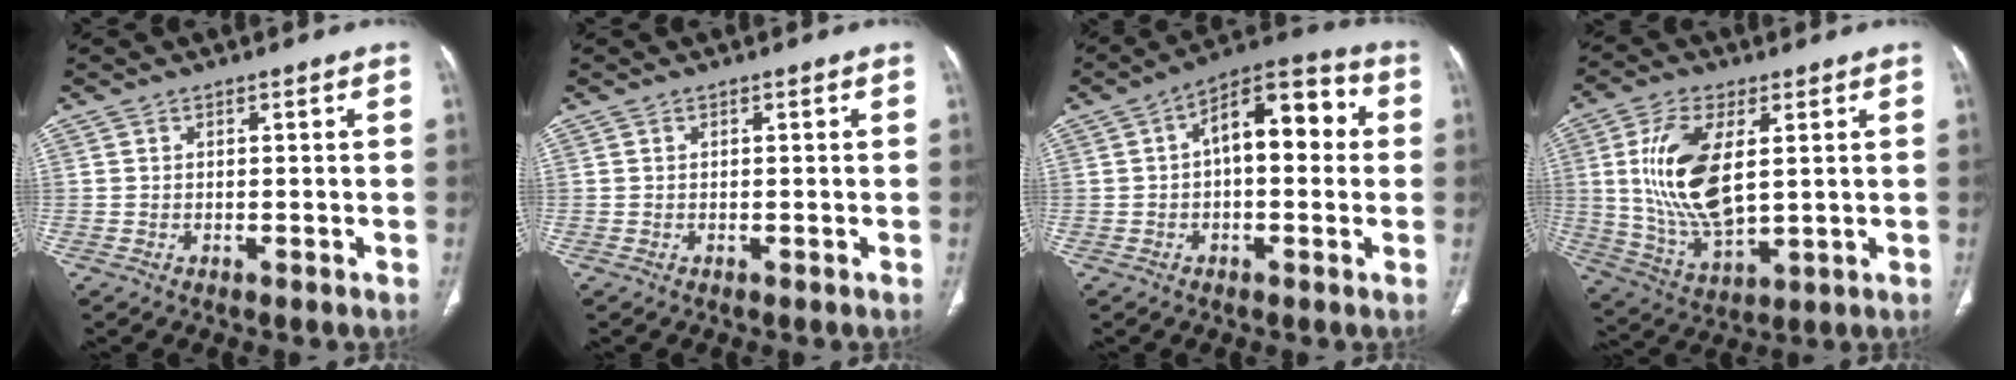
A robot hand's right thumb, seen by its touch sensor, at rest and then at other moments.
{"total": 0.0}
{"total": 13.3, "force": [1.7, 6.7, 11.3], "torque": [-0.140, 0.039, 0.017]}
{"total": 16.2, "force": [3.0, 7.9, 13.8], "torque": [-0.272, -0.019, 0.068]}